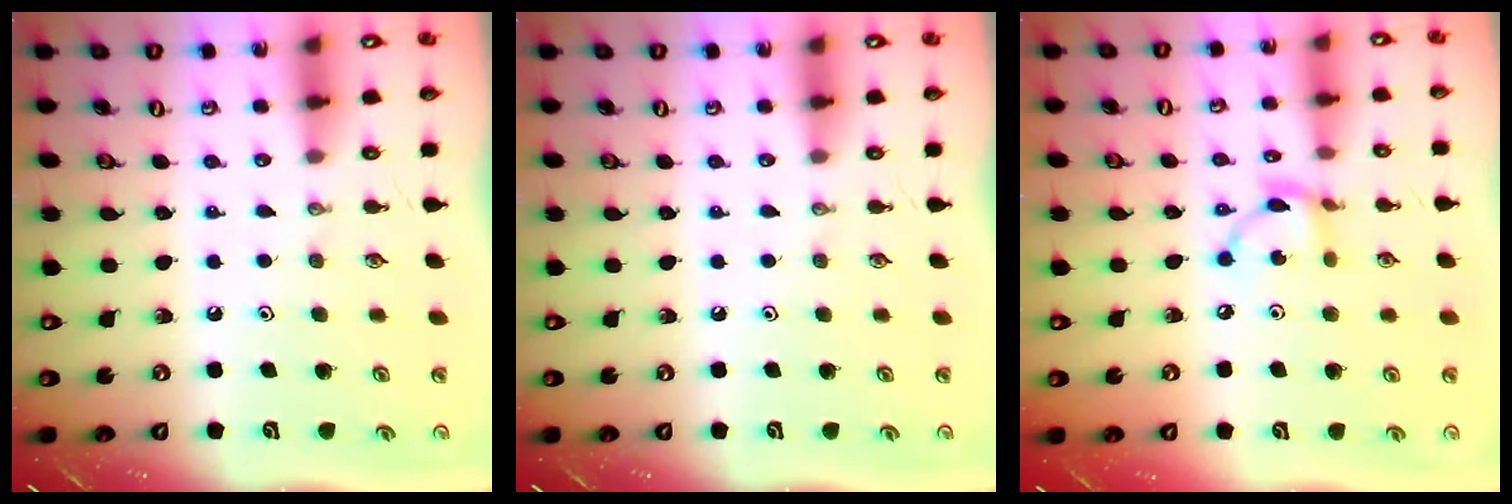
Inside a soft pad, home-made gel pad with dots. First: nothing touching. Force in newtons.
{"total": 0.0}
{"total": 6.8, "press": 6.8, "slide": 0.2}